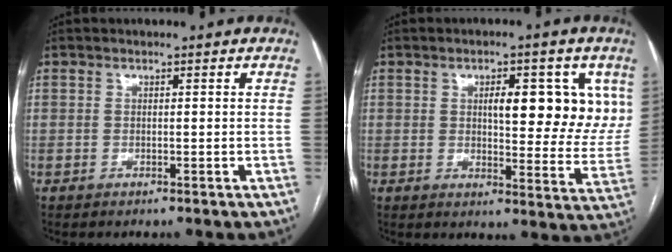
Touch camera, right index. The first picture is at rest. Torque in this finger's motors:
{"motor_torque": [0.99, 0.73, 0.42, 0.05]}